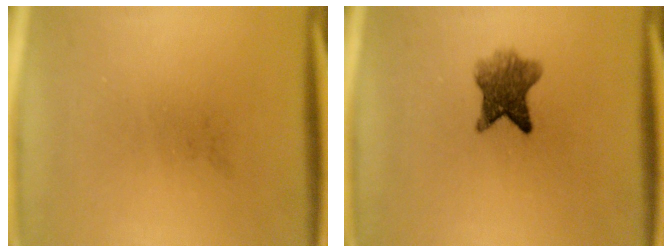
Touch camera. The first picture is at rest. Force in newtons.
{"total": 6.0}